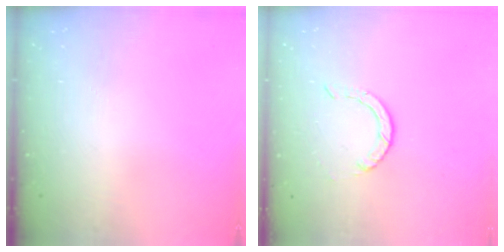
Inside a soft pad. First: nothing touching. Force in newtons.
{"total": 0.9, "press": 0.9, "slide": 0.1}